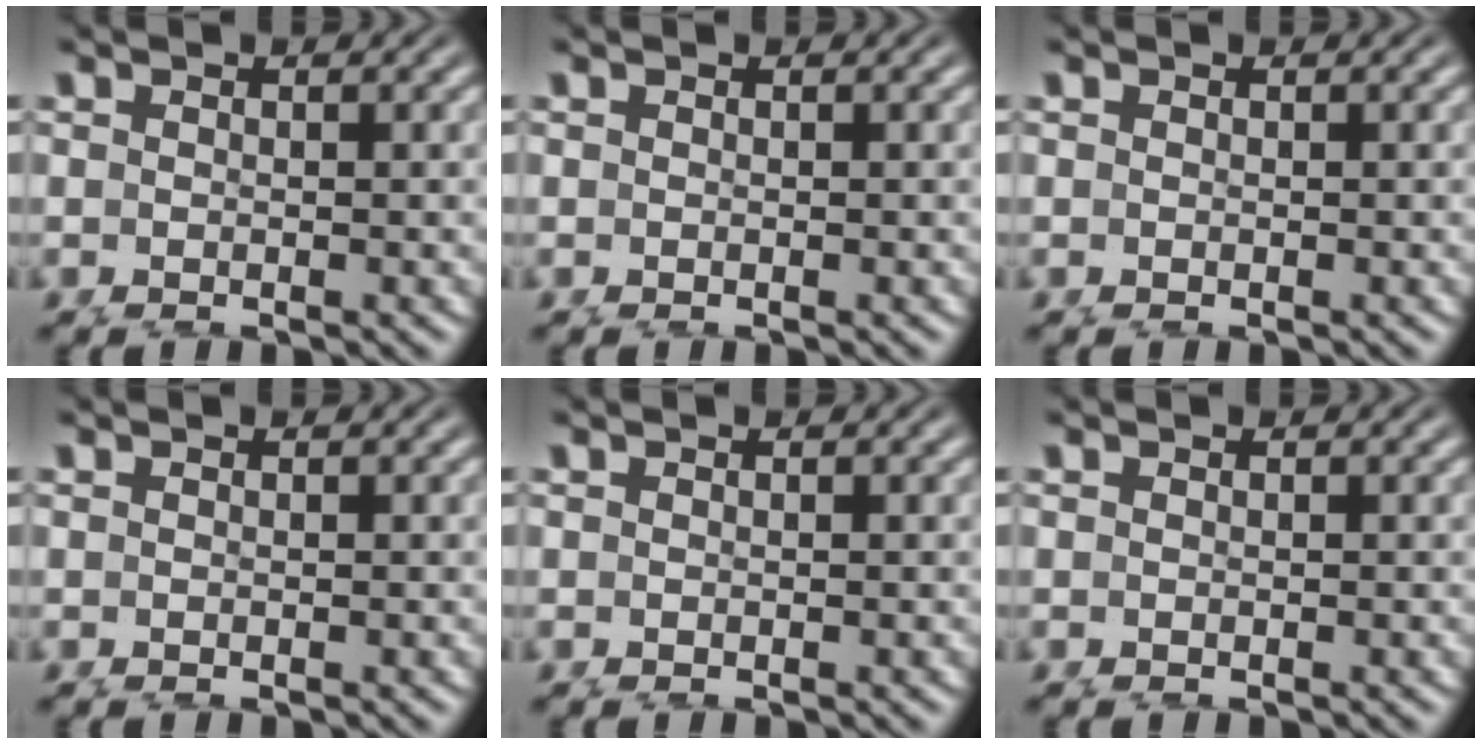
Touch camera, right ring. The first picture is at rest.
{"total": 0.0}
{"total": 0.0}
{"total": 0.0}
{"total": 0.0}
{"total": 0.0}